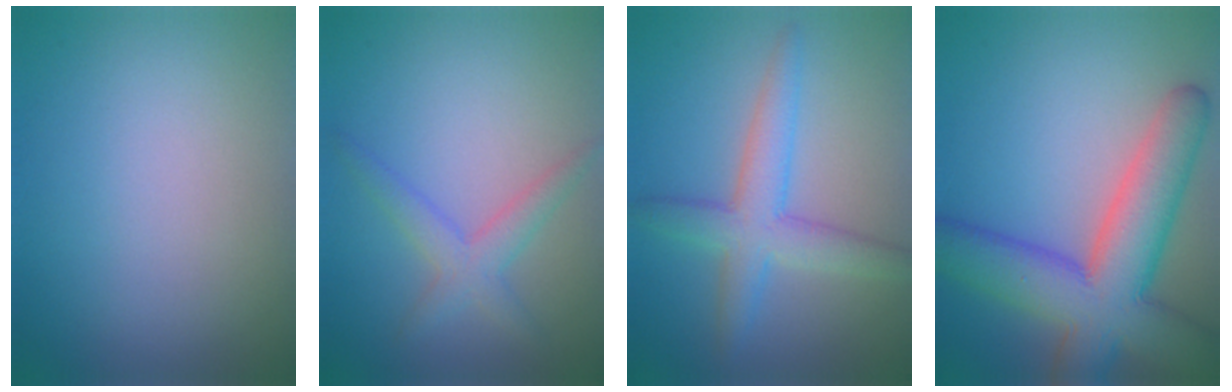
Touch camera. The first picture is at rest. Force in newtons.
{"total": 2.6, "press": 2.6, "slide": 0.1}
{"total": 4.5, "press": 4.5, "slide": 0.1}
{"total": 10.2, "press": 10.2, "slide": 0.6}